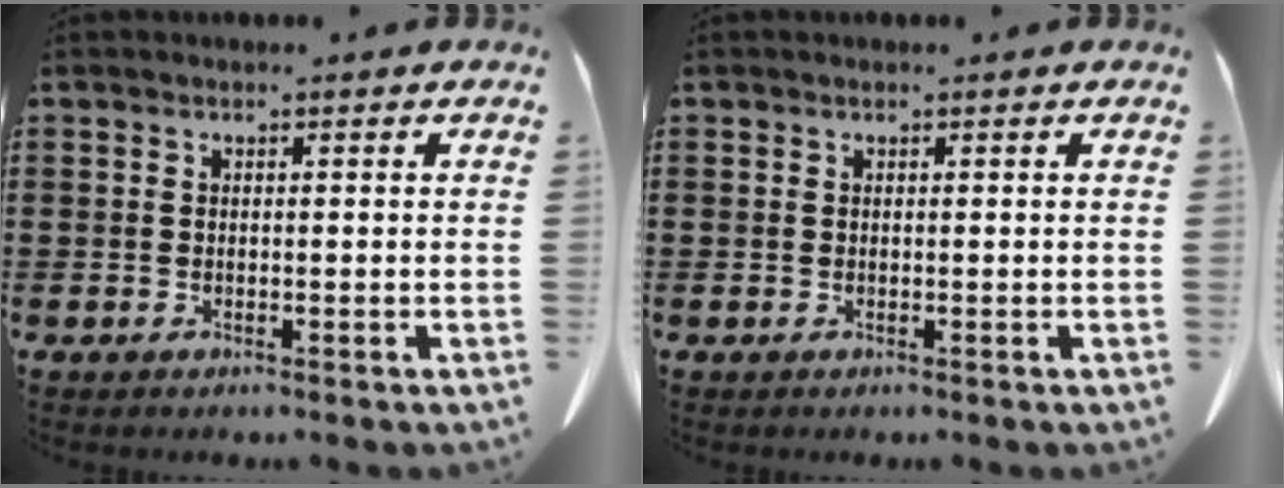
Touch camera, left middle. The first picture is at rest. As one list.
[{"total": 0.0}]